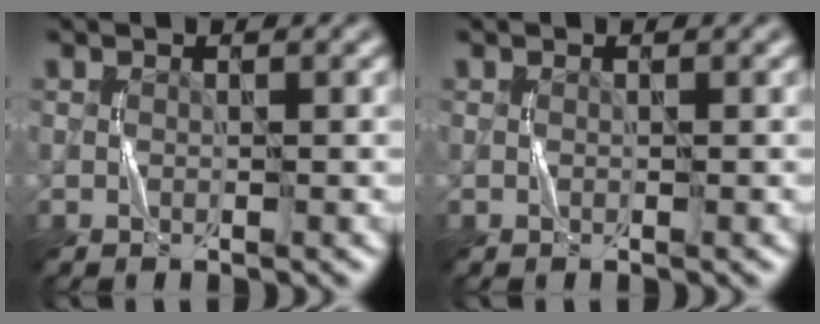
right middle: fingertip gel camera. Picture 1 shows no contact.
{"total": 0.0}